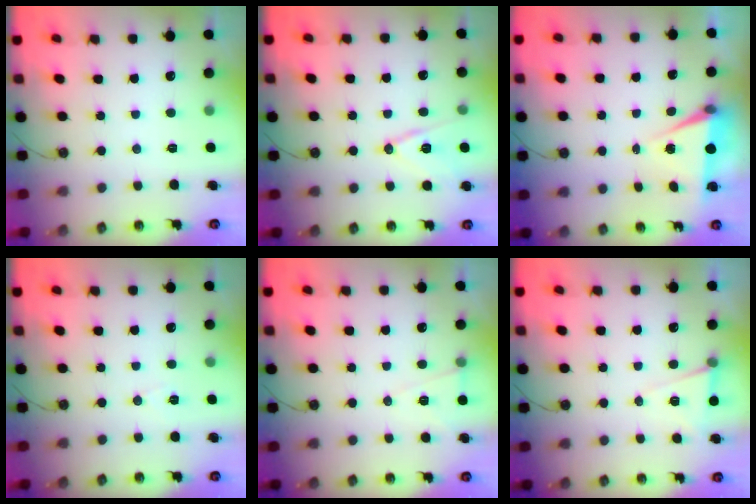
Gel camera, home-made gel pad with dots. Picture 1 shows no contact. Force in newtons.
{"total": 11.3, "press": 10.7, "slide": 3.3}
{"total": 5.8, "press": 3.5, "slide": 4.6}
{"total": 4.5, "press": 2.6, "slide": 3.7}
{"total": 7.0, "press": 5.4, "slide": 4.6}
{"total": 7.7, "press": 6.0, "slide": 4.8}